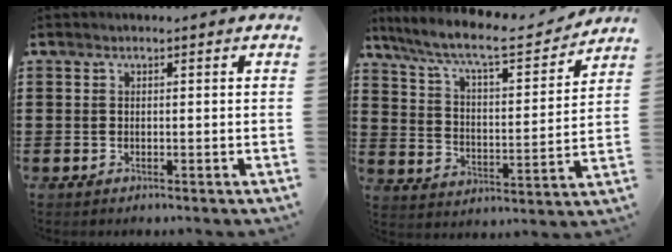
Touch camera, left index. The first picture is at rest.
{"total": 9.4, "force": [8.0, 1.0, 4.9], "torque": [-0.128, -0.043, 0.131]}